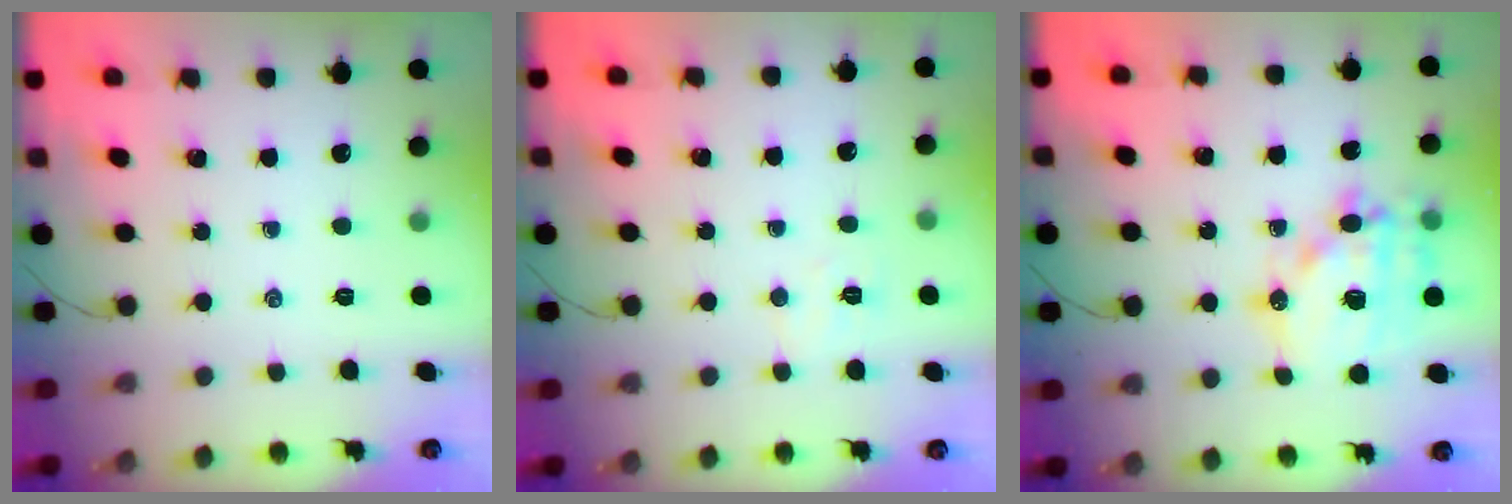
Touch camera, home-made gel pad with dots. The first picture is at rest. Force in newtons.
{"total": 3.5, "press": 3.4, "slide": 0.8}
{"total": 15.4, "press": 15.1, "slide": 3.2}